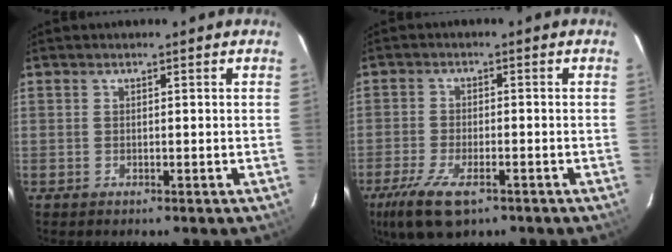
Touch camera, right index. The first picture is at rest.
{"total": 10.3, "force": [-6.3, 4.0, 7.1], "torque": [-0.171, -0.032, -0.114]}